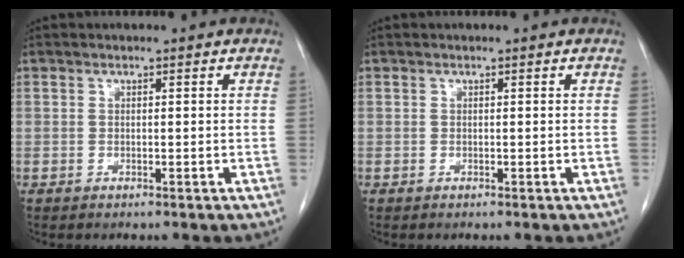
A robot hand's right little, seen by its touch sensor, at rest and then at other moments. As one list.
[{"total": 0.0}]